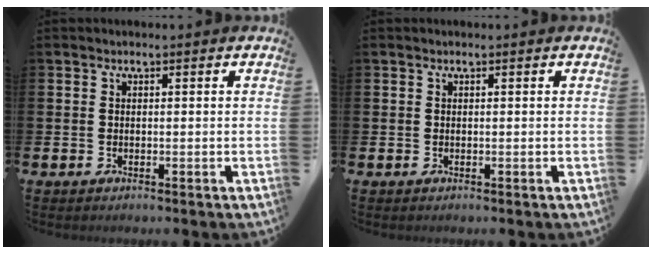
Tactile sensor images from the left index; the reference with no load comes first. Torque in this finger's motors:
{"motor_torque": [-0.01, 0.01, 0.00, 0.00]}